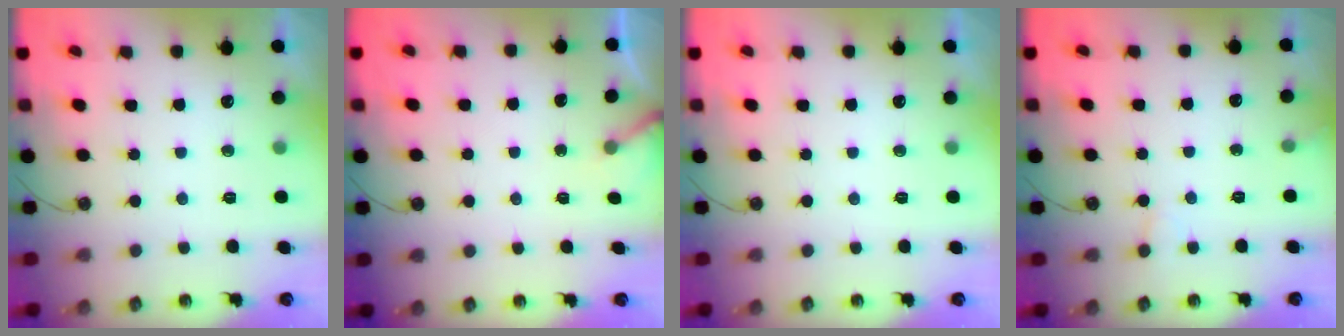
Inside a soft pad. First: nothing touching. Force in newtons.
{"total": 4.0, "press": 3.9, "slide": 0.3}
{"total": 0.0}
{"total": 5.9, "press": 5.9, "slide": 0.5}